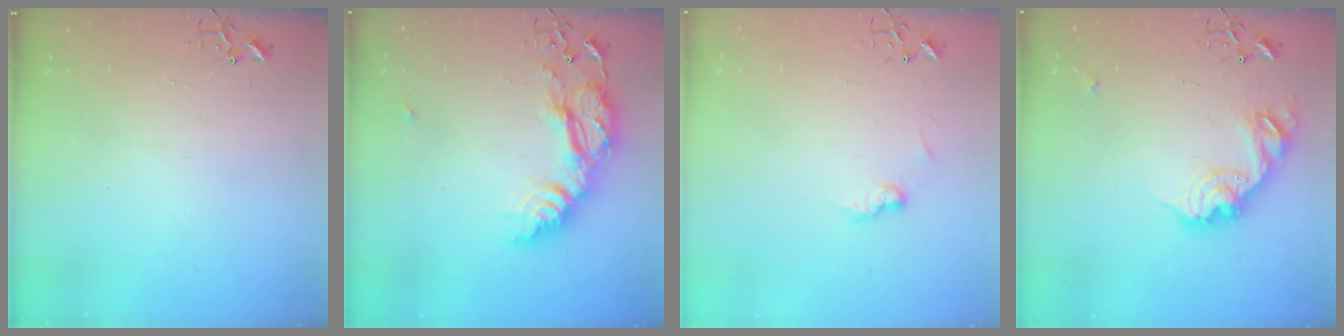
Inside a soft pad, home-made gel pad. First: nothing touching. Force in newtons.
{"total": 20.7, "press": 20.6, "slide": 1.8}
{"total": 6.7, "press": 6.7, "slide": 0.4}
{"total": 16.0, "press": 16.0, "slide": 0.3}